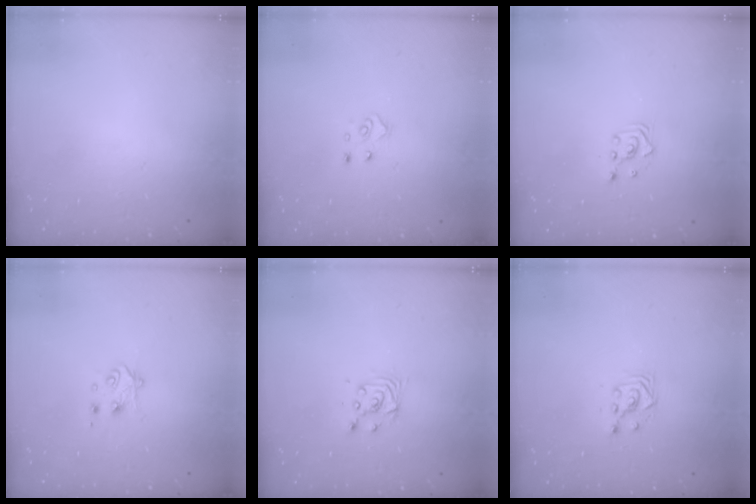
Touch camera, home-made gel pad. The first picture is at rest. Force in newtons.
{"total": 4.8, "press": 4.8, "slide": 0.5}
{"total": 2.5, "press": 2.5, "slide": 0.3}
{"total": 4.1, "press": 4.1, "slide": 0.5}
{"total": 3.9, "press": 3.8, "slide": 0.4}
{"total": 3.0, "press": 3.0, "slide": 0.2}